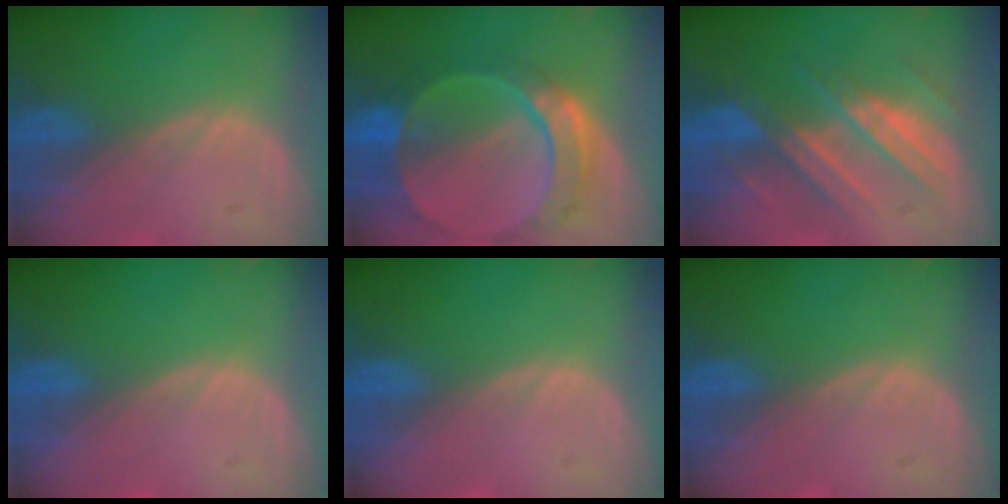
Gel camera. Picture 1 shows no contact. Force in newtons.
{"total": 10.1, "press": 8.6, "slide": 5.4}
{"total": 7.4, "press": 7.4, "slide": 0.1}
{"total": 0.0}
{"total": 0.0}
{"total": 0.0}